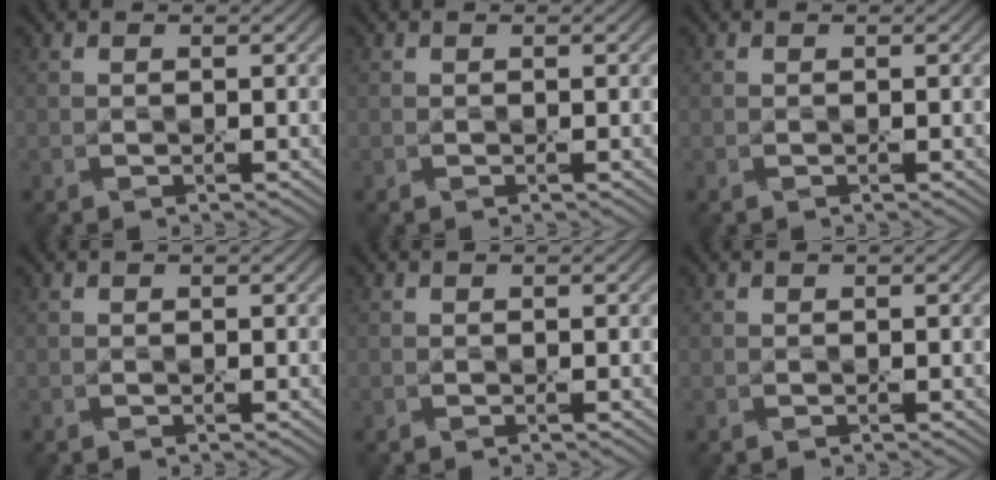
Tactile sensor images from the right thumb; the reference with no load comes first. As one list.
[{"total": 0.0}, {"total": 0.0}, {"total": 0.0}, {"total": 0.0}, {"total": 0.0}]